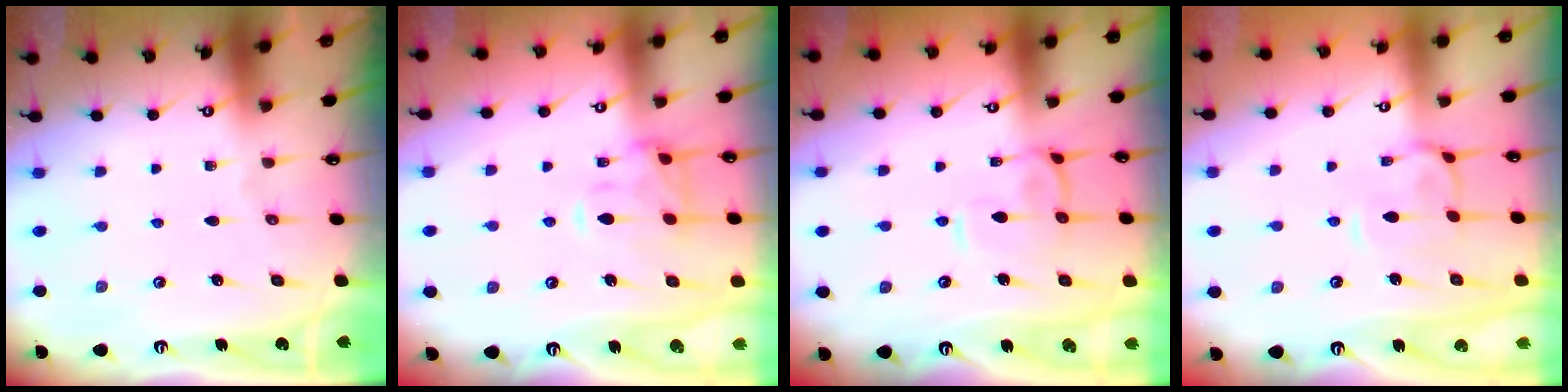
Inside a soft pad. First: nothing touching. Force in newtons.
{"total": 4.5, "press": 4.3, "slide": 1.4}
{"total": 2.7, "press": 2.6, "slide": 0.9}
{"total": 0.8, "press": 0.4, "slide": 0.7}